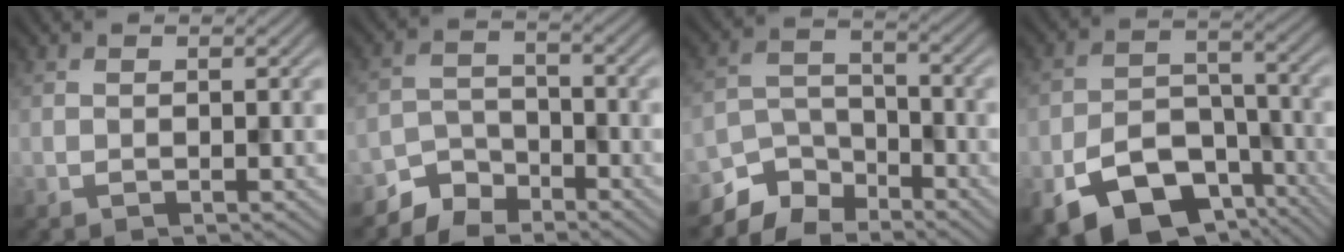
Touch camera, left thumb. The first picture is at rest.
{"total": 4.3, "force": [-3.7, 2.0, 0.9], "torque": [-0.016, 0.002, -0.084]}
{"total": 6.4, "force": [-5.4, 3.1, 1.7], "torque": [-0.038, -0.002, -0.118]}
{"total": 12.6, "force": [-7.2, 7.5, 7.2], "torque": [-0.139, -0.024, -0.121]}